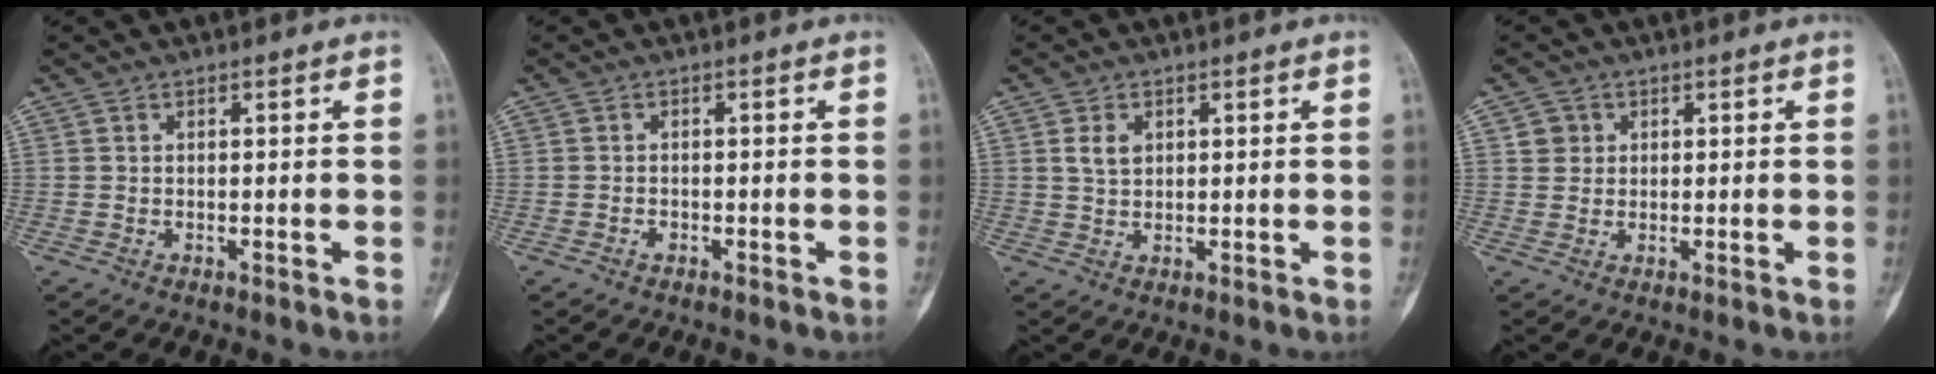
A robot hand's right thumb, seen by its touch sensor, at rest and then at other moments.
{"total": 0.7, "force": [-0.5, 0.5, 0.2], "torque": [0.000, 0.002, -0.009]}
{"total": 3.1, "force": [1.0, 2.1, 2.0], "torque": [-0.031, -0.002, 0.021]}
{"total": 2.6, "force": [0.8, 2.4, 0.4], "torque": [0.007, -0.001, 0.010]}